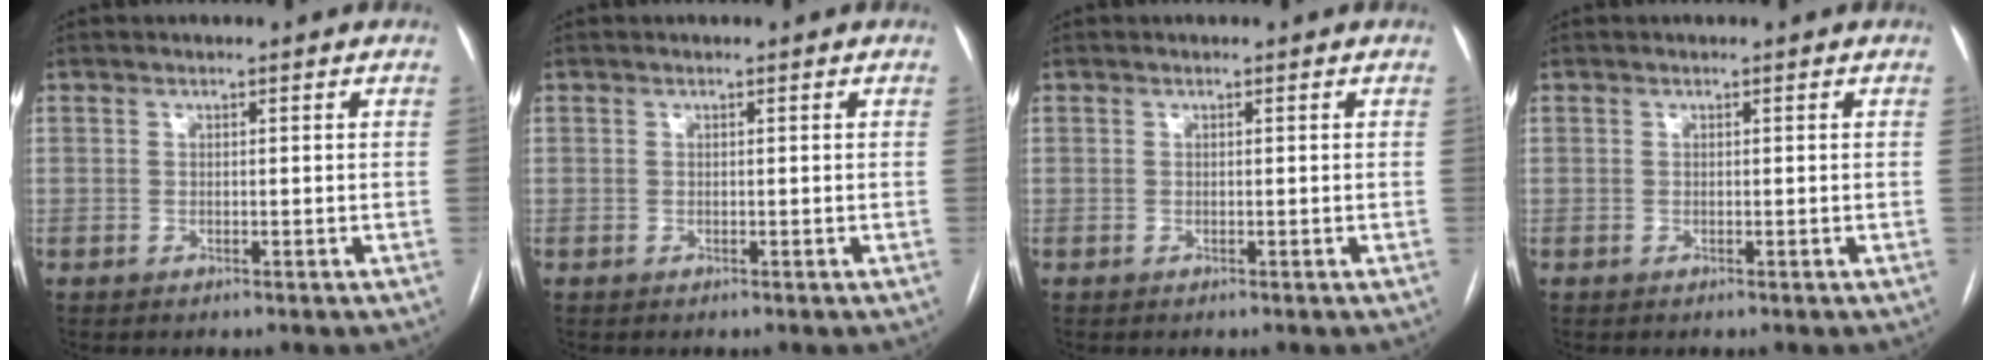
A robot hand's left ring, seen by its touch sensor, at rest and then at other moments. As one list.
[{"total": 0.0}, {"total": 0.0}, {"total": 0.0}]